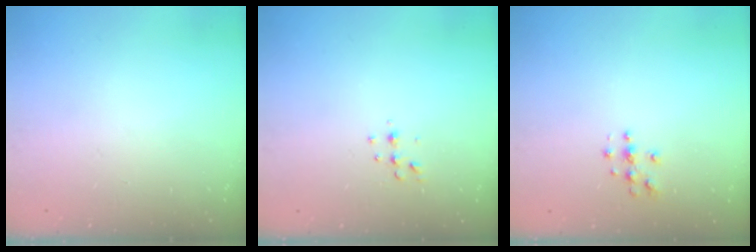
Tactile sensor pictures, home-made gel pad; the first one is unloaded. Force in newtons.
{"total": 4.9, "press": 4.8, "slide": 1.0}
{"total": 3.6, "press": 3.6, "slide": 0.4}